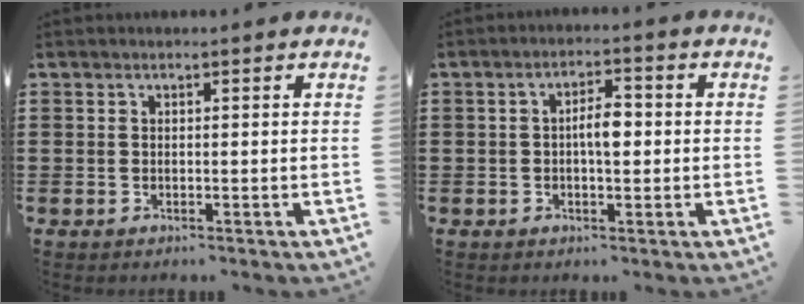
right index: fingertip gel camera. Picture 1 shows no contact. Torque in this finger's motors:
{"motor_torque": [1.01, -0.51, 0.42, 0.10]}